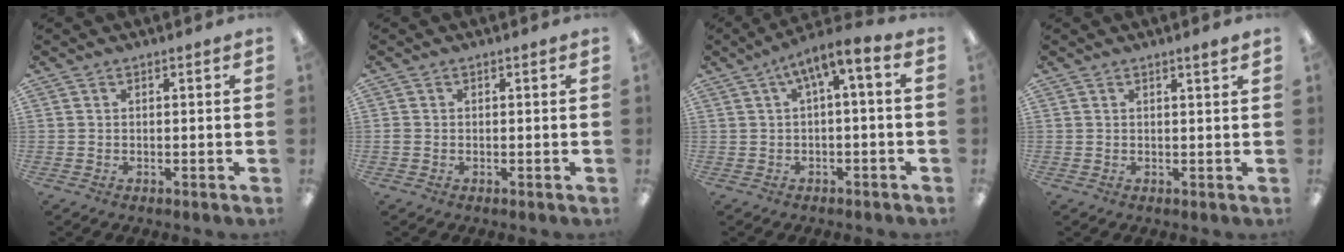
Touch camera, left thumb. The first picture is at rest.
{"total": 0.7, "force": [-0.2, 0.6, 0.4], "torque": [-0.006, 0.003, -0.005]}
{"total": 6.3, "force": [1.4, 1.3, 6.0], "torque": [-0.106, -0.003, 0.021]}
{"total": 1.6, "force": [1.2, 0.0, 1.0], "torque": [-0.013, -0.003, 0.018]}